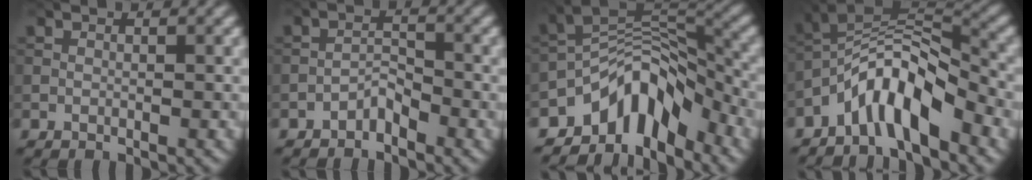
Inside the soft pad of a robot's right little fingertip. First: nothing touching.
{"total": 1.5, "force": [-1.2, 0.6, 0.6], "torque": [-0.010, 0.007, -0.027]}
{"total": 7.6, "force": [-5.2, 3.8, 3.9], "torque": [-0.036, 0.003, -0.103]}
{"total": 6.8, "force": [-4.2, 2.3, 4.8], "torque": [-0.075, 0.011, -0.085]}